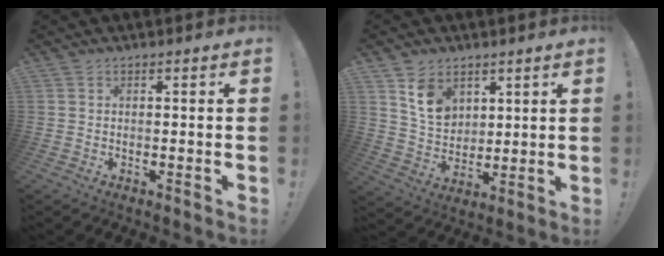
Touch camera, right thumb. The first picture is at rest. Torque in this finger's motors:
{"motor_torque": [1.14, 1.08, 0.11, -0.23, -0.03]}